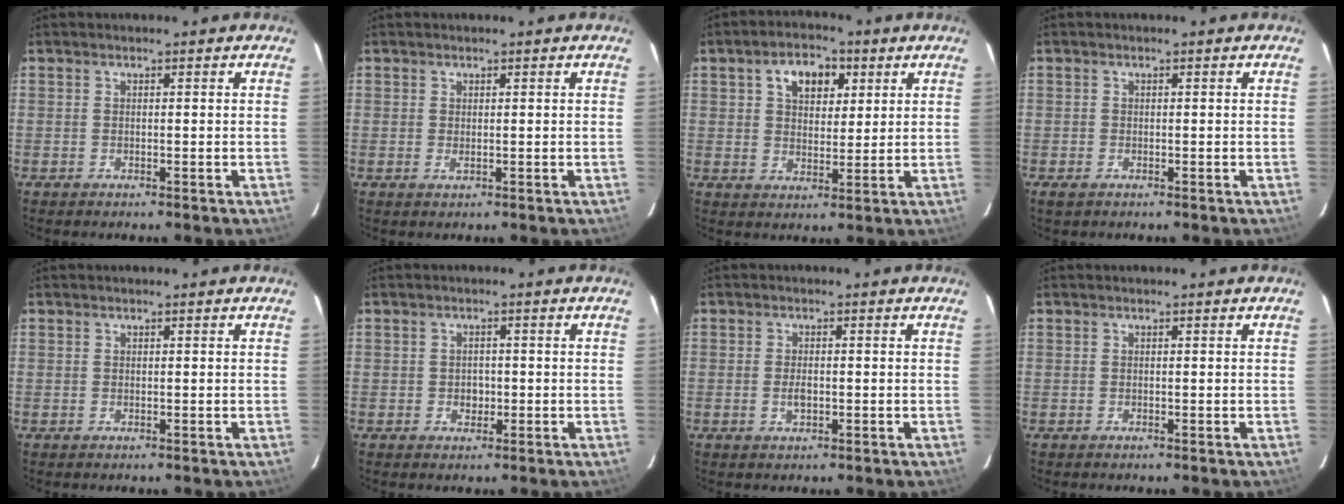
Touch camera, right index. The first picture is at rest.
{"total": 0.6, "force": [0.1, 0.2, 0.5], "torque": [-0.012, -0.001, 0.003]}
{"total": 7.8, "force": [3.3, 5.0, 5.1], "torque": [-0.083, 0.022, 0.056]}
{"total": 1.2, "force": [-0.7, 0.7, 0.6], "torque": [-0.012, -0.004, -0.015]}
{"total": 0.0}
{"total": 1.9, "force": [-0.5, 1.7, 0.7], "torque": [-0.013, 0.006, -0.005]}
{"total": 2.2, "force": [-0.5, 1.1, 1.9], "torque": [-0.036, -0.001, -0.009]}
{"total": 0.0}